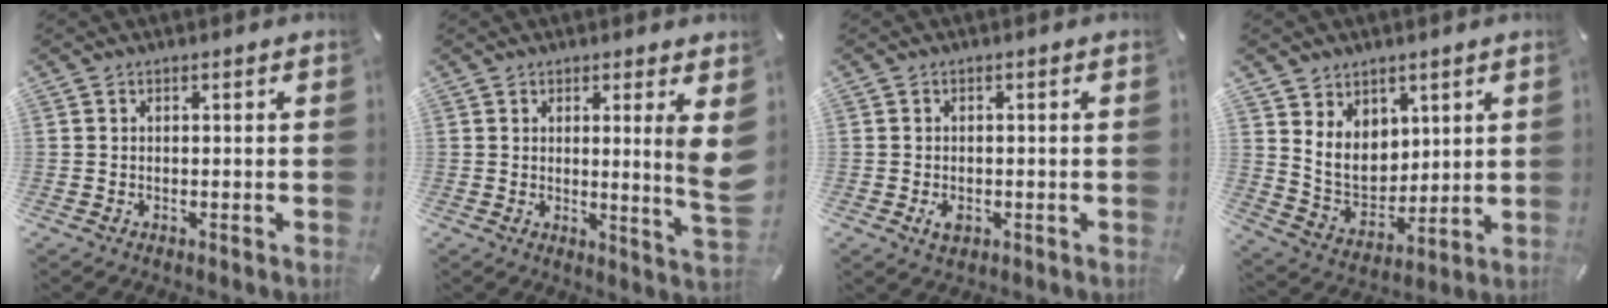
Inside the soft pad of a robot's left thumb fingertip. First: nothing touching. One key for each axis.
{"total": 8.3, "fx": 2.2, "fy": 0.1, "fz": 8.0, "tx": -0.113, "ty": -0.030, "tz": 0.032}
{"total": 2.5, "fx": -0.7, "fy": 1.6, "fz": 1.8, "tx": -0.045, "ty": -0.002, "tz": -0.015}
{"total": 9.7, "fx": 4.4, "fy": 8.1, "fz": 3.0, "tx": -0.078, "ty": -0.033, "tz": 0.088}